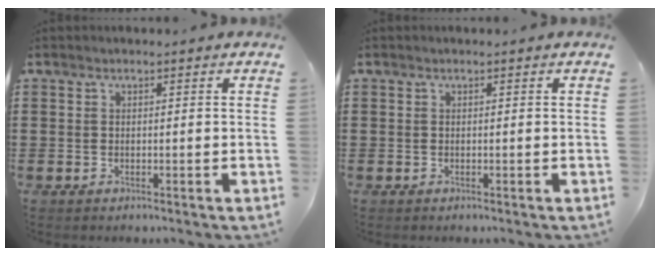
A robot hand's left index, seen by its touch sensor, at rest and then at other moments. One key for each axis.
{"total": 0.0}